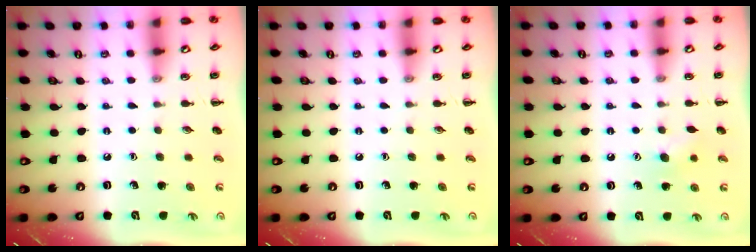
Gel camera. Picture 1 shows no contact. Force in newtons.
{"total": 0.0}
{"total": 7.2, "press": 7.1, "slide": 1.4}